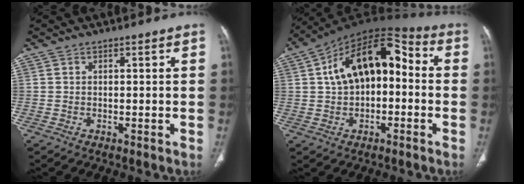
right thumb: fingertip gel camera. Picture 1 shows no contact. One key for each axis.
{"total": 16.7, "fx": 1.4, "fy": 9.8, "fz": 13.4, "tx": -0.189, "ty": 0.050, "tz": 0.012}